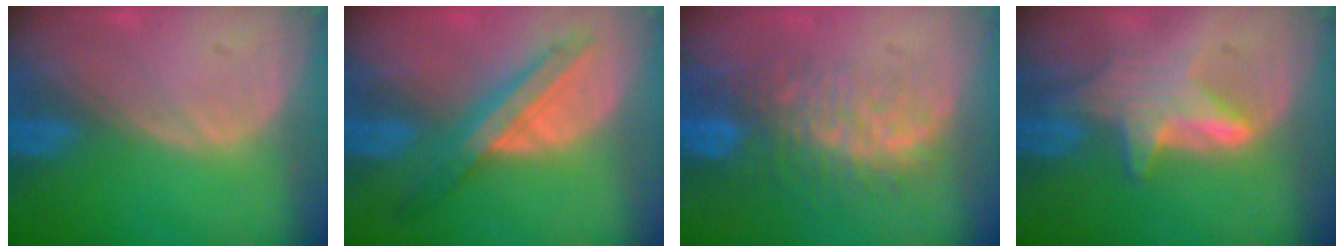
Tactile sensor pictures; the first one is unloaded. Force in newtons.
{"total": 6.3, "press": 6.3, "slide": 0.3}
{"total": 9.9, "press": 8.6, "slide": 4.8}
{"total": 6.2, "press": 6.0, "slide": 1.3}